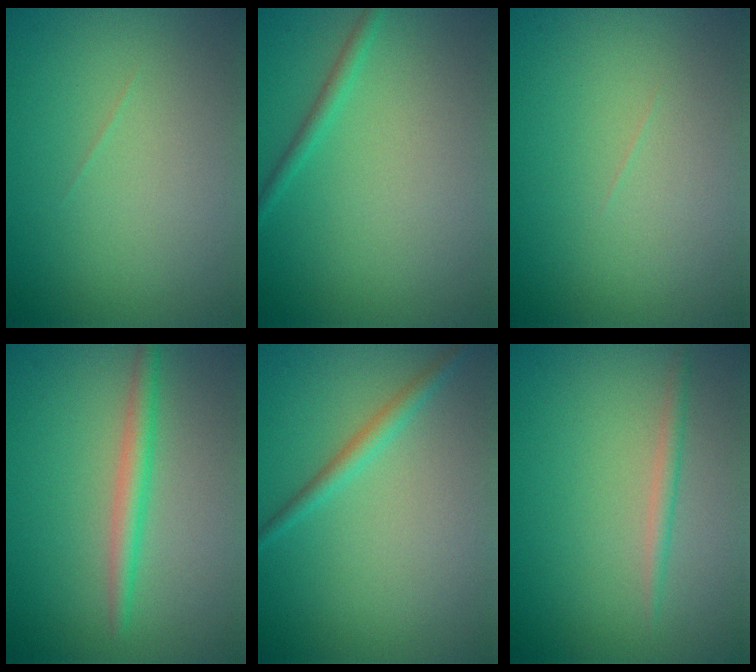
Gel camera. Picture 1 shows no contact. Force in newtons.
{"total": 1.2, "press": 1.1, "slide": 0.1}
{"total": 0.0}
{"total": 2.2, "press": 2.2, "slide": 0.0}
{"total": 1.6, "press": 1.6, "slide": 0.0}
{"total": 1.2, "press": 1.2, "slide": 0.0}